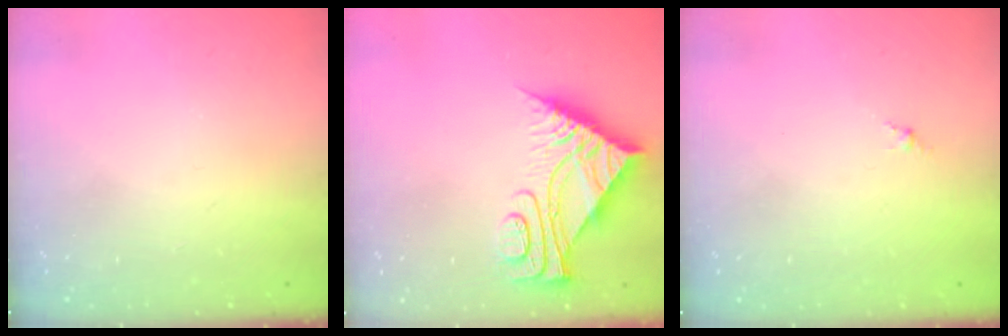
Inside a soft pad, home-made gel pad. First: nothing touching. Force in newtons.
{"total": 8.3, "press": 8.3, "slide": 0.5}
{"total": 0.0}